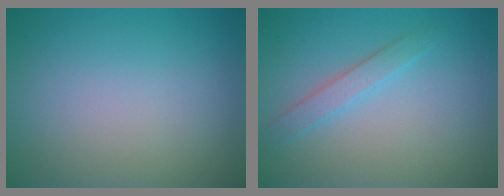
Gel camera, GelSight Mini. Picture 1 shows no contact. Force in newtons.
{"total": 1.7, "press": 1.7, "slide": 0.1}